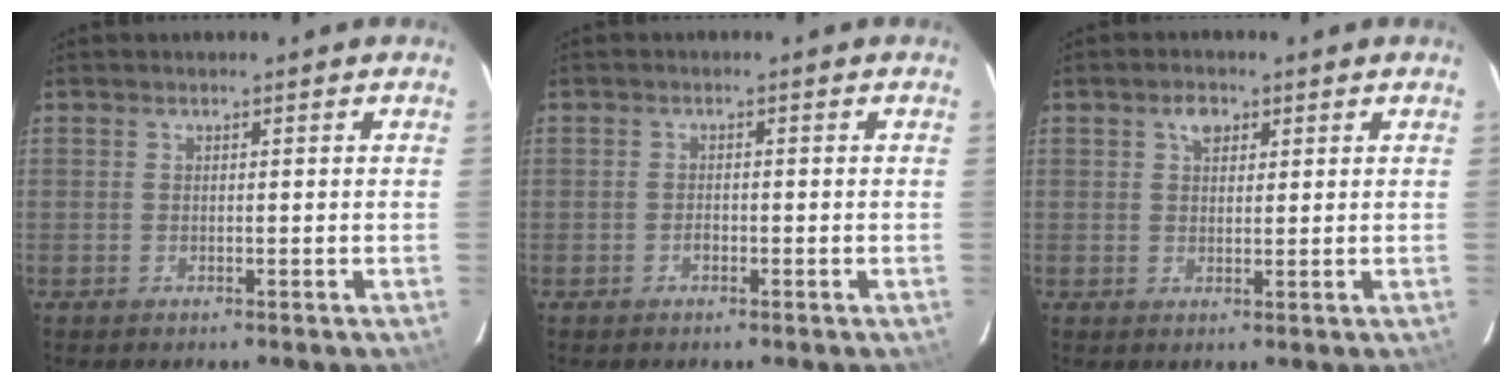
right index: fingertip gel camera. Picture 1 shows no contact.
{"total": 0.9, "force": [-0.6, 0.6, 0.4], "torque": [-0.008, 0.004, -0.010]}
{"total": 2.9, "force": [1.4, 2.0, 1.7], "torque": [-0.025, 0.010, 0.024]}